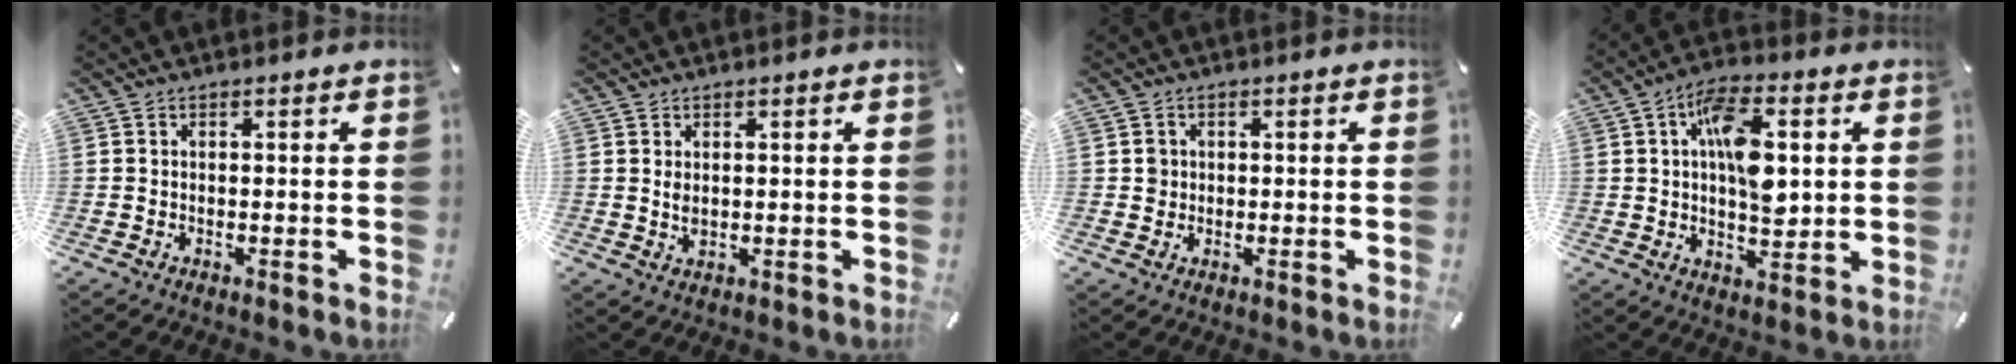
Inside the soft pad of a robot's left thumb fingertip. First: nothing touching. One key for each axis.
{"total": 1.9, "fx": 0.5, "fy": 1.3, "fz": 1.3, "tx": -0.036, "ty": 0.001, "tz": 0.007}
{"total": 2.2, "fx": 0.3, "fy": 2.1, "fz": 0.3, "tx": 0.000, "ty": 0.006, "tz": 0.001}
{"total": 12.8, "fx": 2.5, "fy": 7.0, "fz": 10.4, "tx": -0.167, "ty": 0.000, "tz": 0.039}